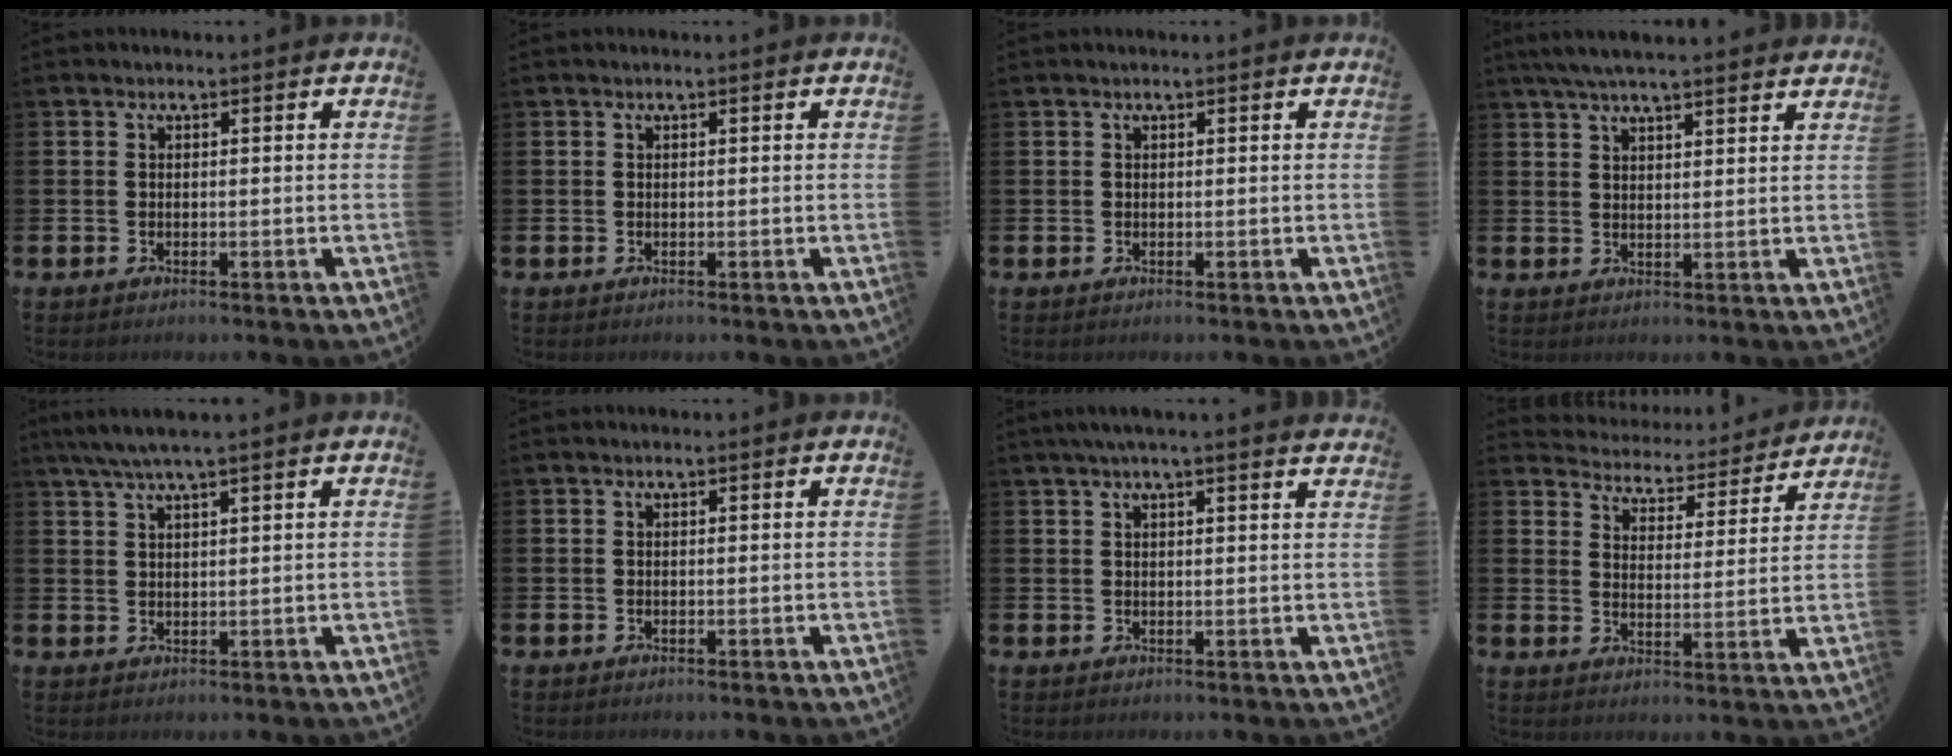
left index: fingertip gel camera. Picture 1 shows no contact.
{"total": 0.0}
{"total": 0.0}
{"total": 5.0, "force": [4.7, 0.2, 1.9], "torque": [-0.051, -0.009, 0.086]}
{"total": 3.9, "force": [3.1, 0.0, 2.3], "torque": [-0.052, -0.002, 0.057]}
{"total": 0.0}
{"total": 2.7, "force": [2.5, -0.3, 1.1], "torque": [-0.028, -0.003, 0.045]}
{"total": 4.3, "force": [4.2, 0.9, 0.0], "torque": [-0.019, -0.045, 0.066]}